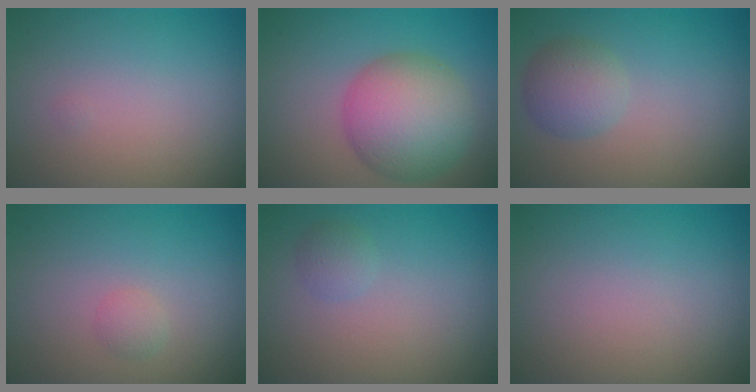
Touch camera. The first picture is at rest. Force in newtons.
{"total": 7.6, "press": 7.6, "slide": 0.4}
{"total": 2.9, "press": 2.9, "slide": 0.1}
{"total": 0.9, "press": 0.9, "slide": 0.1}
{"total": 1.2, "press": 1.2, "slide": 0.0}
{"total": 0.0}